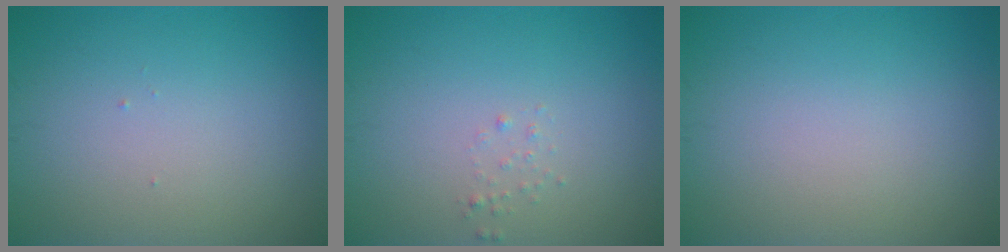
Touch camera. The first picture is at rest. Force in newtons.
{"total": 0.6, "press": 0.6, "slide": 0.1}
{"total": 0.0}